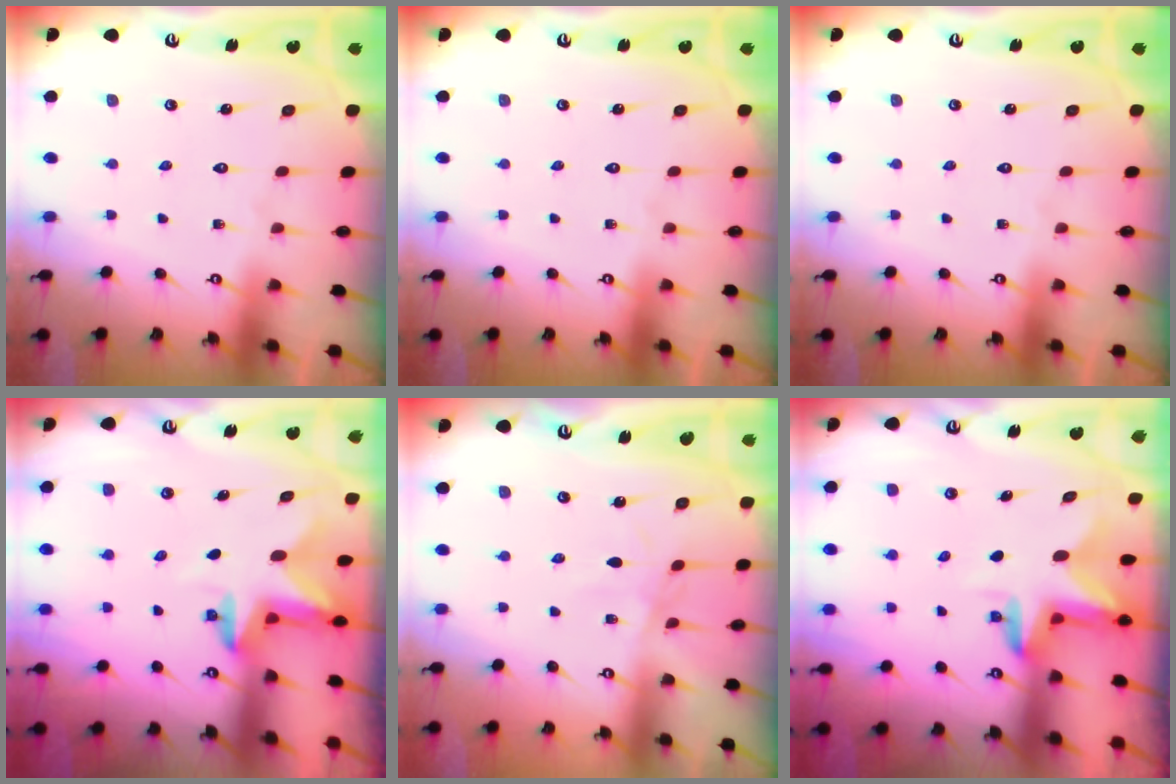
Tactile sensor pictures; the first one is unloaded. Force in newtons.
{"total": 0.0}
{"total": 0.0}
{"total": 2.6, "press": 2.6, "slide": 0.6}
{"total": 2.2, "press": 2.1, "slide": 0.3}
{"total": 4.3, "press": 4.3, "slide": 0.3}